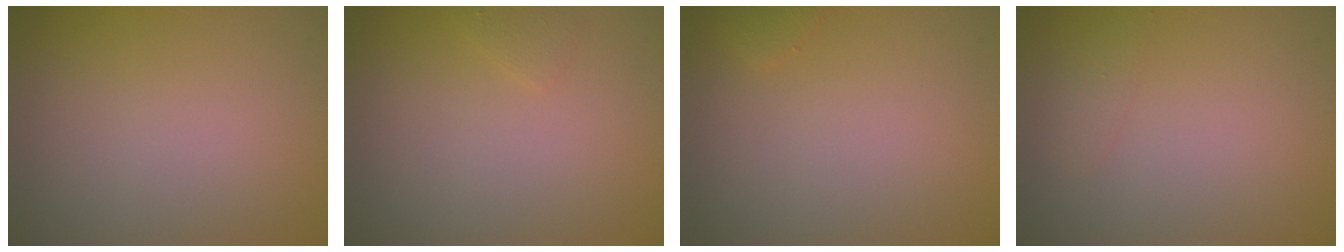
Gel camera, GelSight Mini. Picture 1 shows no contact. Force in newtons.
{"total": 0.6, "press": 0.6, "slide": 0.0}
{"total": 0.7, "press": 0.7, "slide": 0.0}
{"total": 0.8, "press": 0.8, "slide": 0.0}